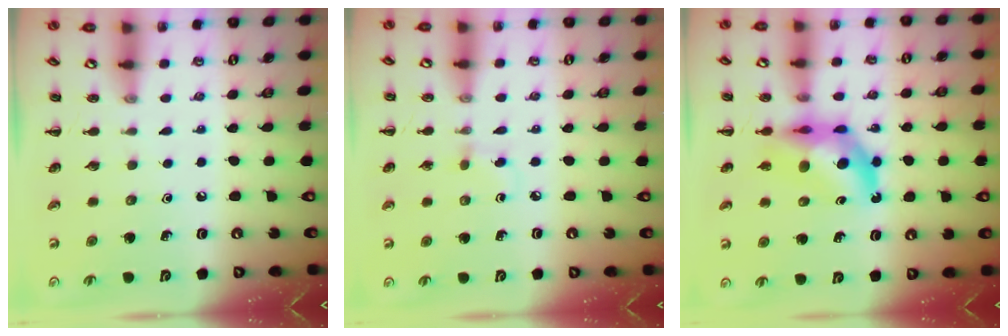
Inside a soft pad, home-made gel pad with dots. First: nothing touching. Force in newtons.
{"total": 2.6, "press": 2.4, "slide": 1.2}
{"total": 10.2, "press": 9.7, "slide": 3.1}